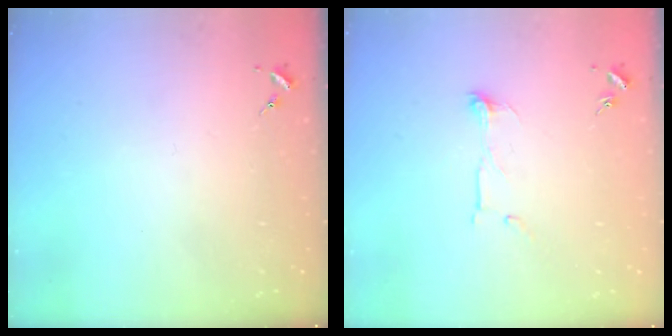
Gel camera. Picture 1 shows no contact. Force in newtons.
{"total": 5.6, "press": 5.6, "slide": 0.2}